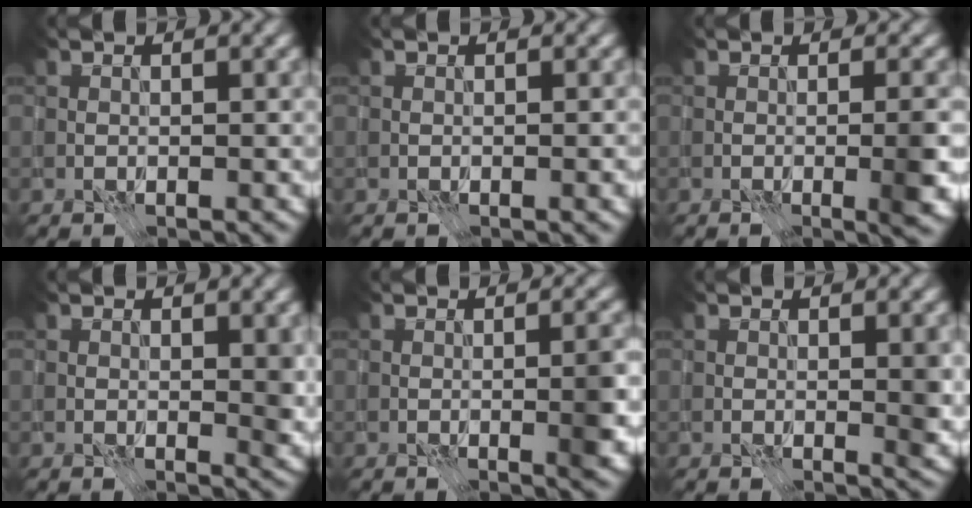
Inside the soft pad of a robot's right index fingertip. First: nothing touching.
{"total": 0.6, "force": [-0.2, 0.0, 0.5], "torque": [-0.007, 0.001, -0.004]}
{"total": 3.5, "force": [-0.7, 0.8, 3.3], "torque": [-0.043, 0.001, -0.013]}
{"total": 1.8, "force": [0.2, 0.6, 1.7], "torque": [-0.016, -0.004, 0.002]}
{"total": 3.2, "force": [-0.5, 0.6, 3.1], "torque": [-0.043, 0.002, -0.011]}
{"total": 1.8, "force": [0.0, 0.2, 1.8], "torque": [-0.024, -0.004, -0.001]}